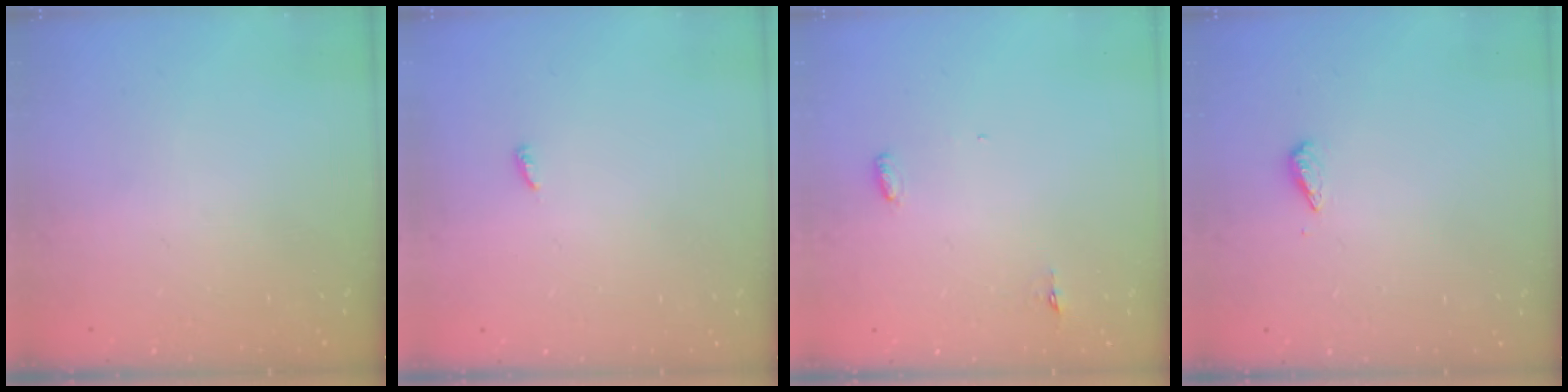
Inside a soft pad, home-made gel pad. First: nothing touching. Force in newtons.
{"total": 2.5, "press": 2.5, "slide": 0.2}
{"total": 3.0, "press": 2.8, "slide": 0.9}
{"total": 2.9, "press": 2.9, "slide": 0.4}